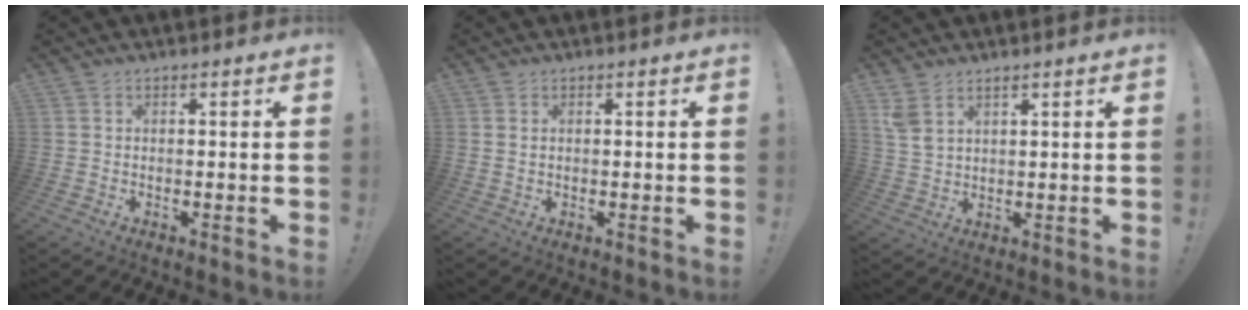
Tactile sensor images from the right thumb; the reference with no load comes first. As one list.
[{"total": 0.8, "force": [0.5, 0.3, 0.5], "torque": [-0.011, 0.001, 0.009]}, {"total": 4.4, "force": [2.9, 2.0, 2.7], "torque": [-0.047, -0.015, 0.056]}]